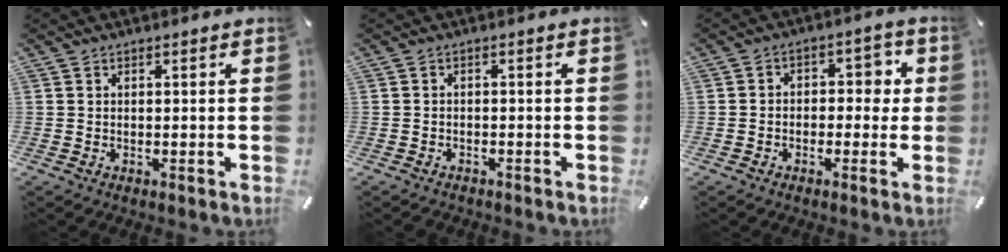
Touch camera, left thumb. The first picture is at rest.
{"total": 1.3, "force": [-1.1, 0.7, 0.2], "torque": [-0.005, 0.006, -0.025]}
{"total": 5.0, "force": [-1.0, 4.0, 2.9], "torque": [-0.034, 0.007, -0.029]}